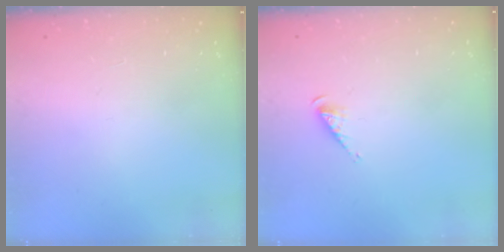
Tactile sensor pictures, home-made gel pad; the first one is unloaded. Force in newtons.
{"total": 3.1, "press": 3.1, "slide": 0.5}